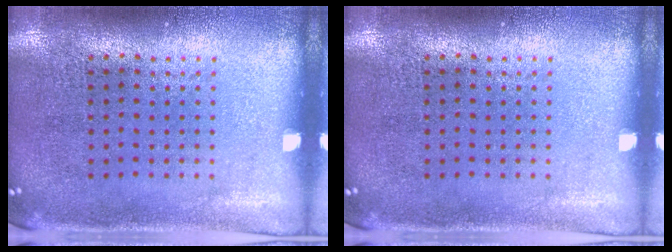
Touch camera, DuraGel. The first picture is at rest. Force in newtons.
{"total": 0.0}